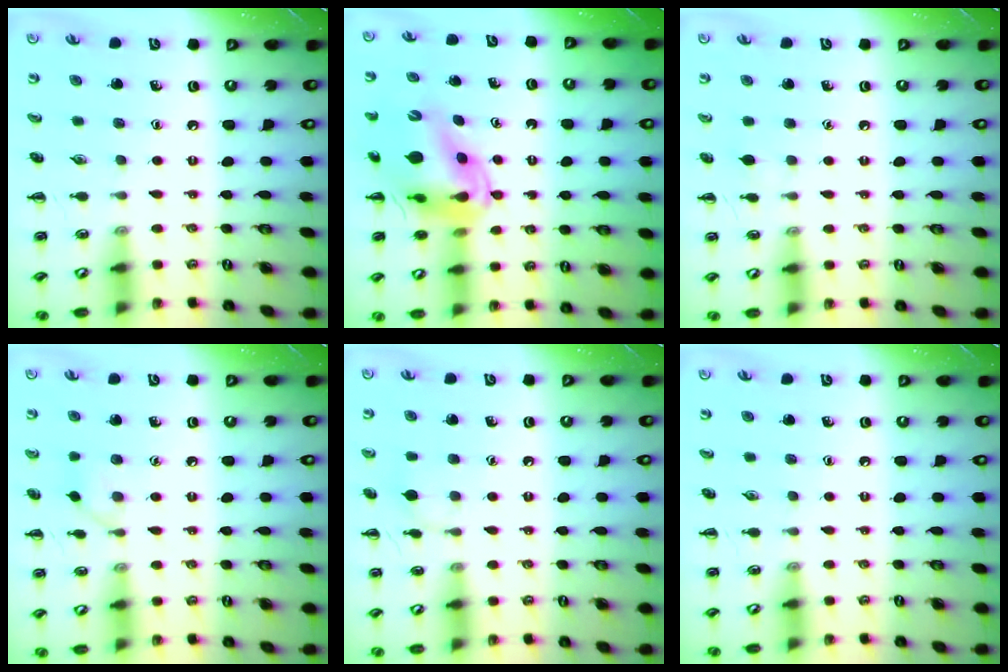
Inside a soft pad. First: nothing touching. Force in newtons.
{"total": 13.3, "press": 12.7, "slide": 4.0}
{"total": 2.7, "press": 2.5, "slide": 1.0}
{"total": 5.8, "press": 5.6, "slide": 1.6}
{"total": 5.6, "press": 5.3, "slide": 1.8}
{"total": 0.0}